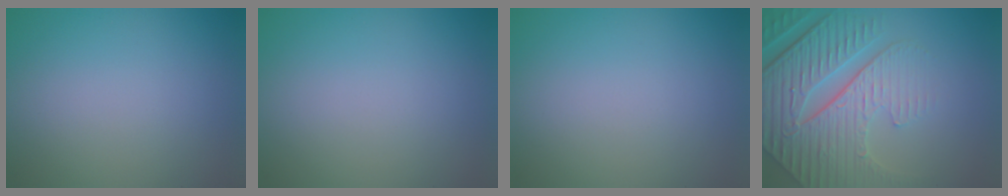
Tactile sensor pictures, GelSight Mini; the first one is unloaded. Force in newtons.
{"total": 0.0}
{"total": 0.0}
{"total": 7.6, "press": 6.0, "slide": 4.7}